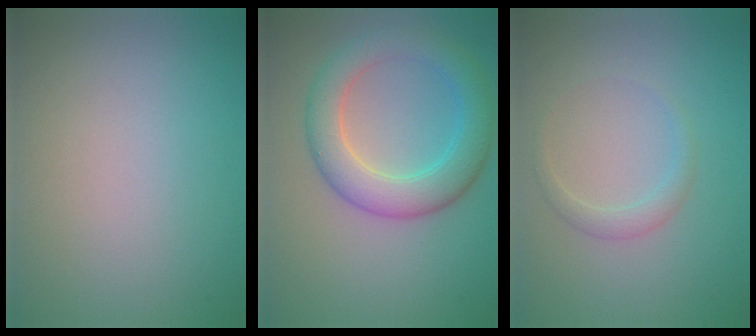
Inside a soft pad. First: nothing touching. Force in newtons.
{"total": 5.7, "press": 5.7, "slide": 0.2}
{"total": 1.4, "press": 1.4, "slide": 0.0}